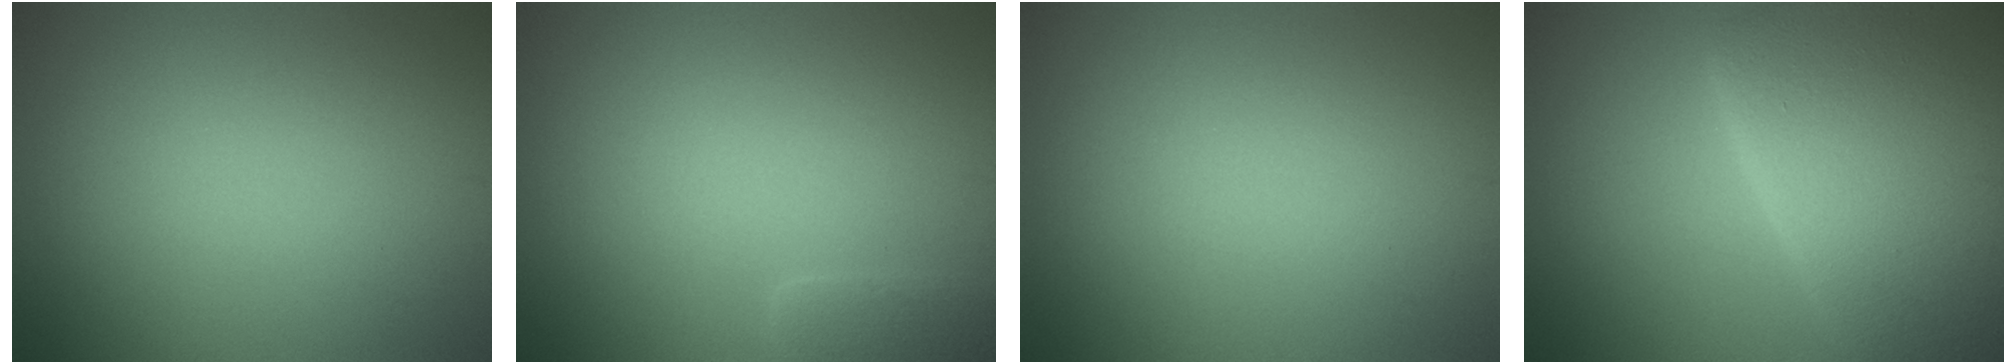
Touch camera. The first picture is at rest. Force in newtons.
{"total": 1.9, "press": 1.9, "slide": 0.1}
{"total": 0.0}
{"total": 11.8, "press": 11.7, "slide": 0.5}